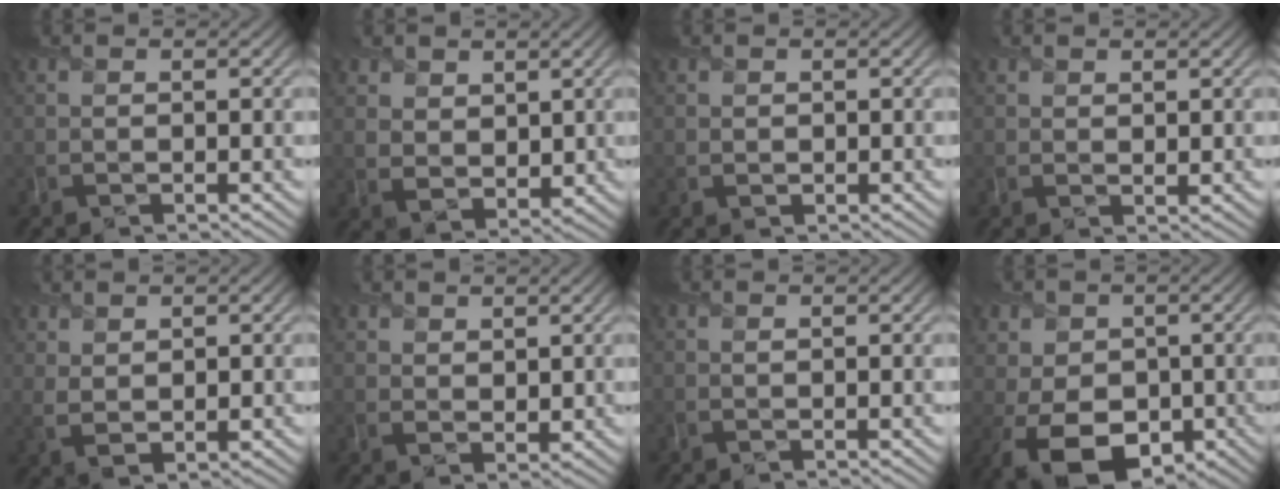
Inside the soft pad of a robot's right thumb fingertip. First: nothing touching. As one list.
[{"total": 4.6, "force": [2.4, 3.4, 2.1], "torque": [-0.063, -0.008, 0.043]}, {"total": 0.8, "force": [0.2, 0.8, 0.2], "torque": [-0.009, -0.005, 0.006]}, {"total": 1.1, "force": [0.9, 0.6, 0.4], "torque": [-0.010, -0.003, 0.019]}, {"total": 2.7, "force": [1.5, 1.6, 1.7], "torque": [-0.041, -0.006, 0.035]}, {"total": 2.7, "force": [1.8, 1.7, 1.1], "torque": [-0.026, -0.004, 0.039]}, {"total": 0.0}, {"total": 12.1, "force": [-4.0, 8.7, 7.4], "torque": [-0.150, -0.018, -0.077]}]